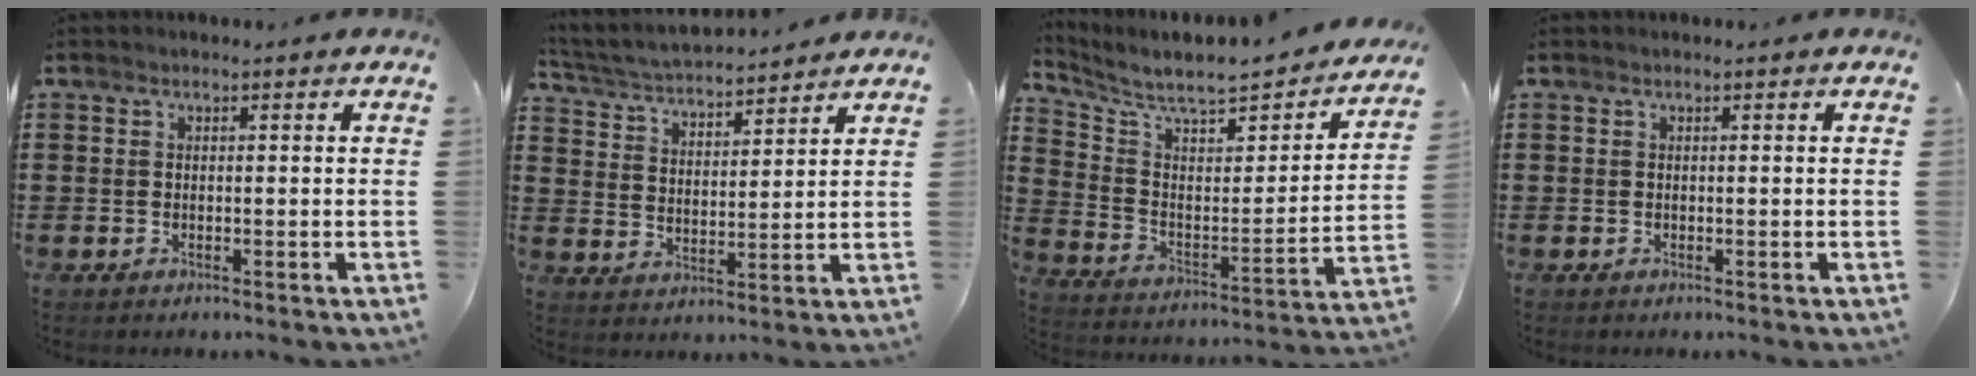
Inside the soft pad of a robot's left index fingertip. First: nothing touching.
{"total": 4.5, "force": [4.4, 0.3, 1.0], "torque": [-0.042, -0.026, 0.073]}
{"total": 6.2, "force": [5.6, 1.0, 2.5], "torque": [-0.079, -0.051, 0.090]}
{"total": 0.0}